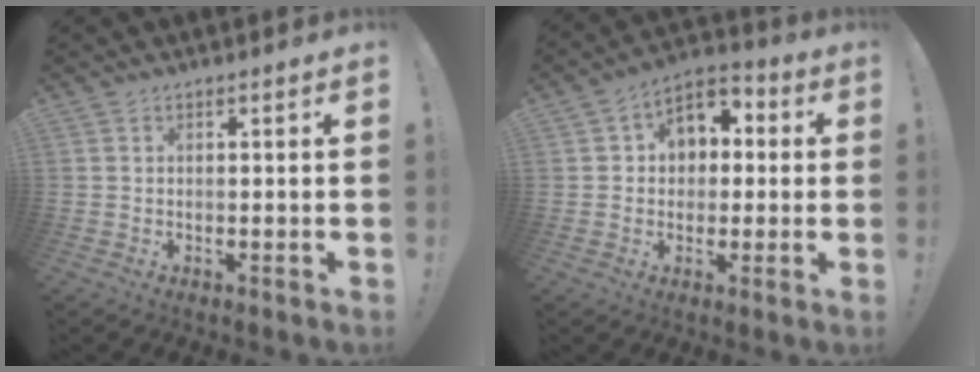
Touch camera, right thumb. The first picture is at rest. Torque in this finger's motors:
{"motor_torque": [-0.16, 0.56, 0.16, 0.07, 0.25]}